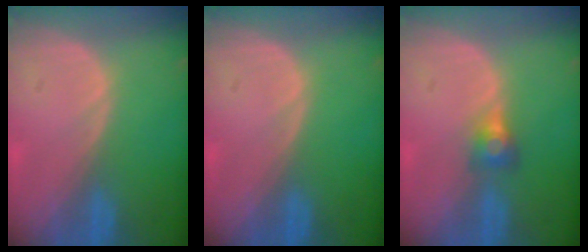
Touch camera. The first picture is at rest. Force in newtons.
{"total": 0.0}
{"total": 2.8, "press": 2.6, "slide": 1.0}